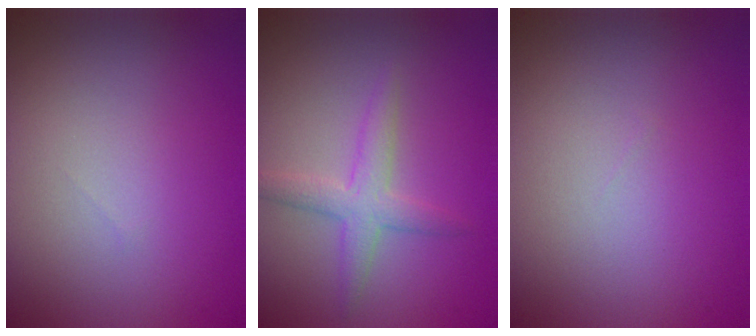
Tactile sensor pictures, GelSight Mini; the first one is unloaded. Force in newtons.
{"total": 2.4, "press": 2.4, "slide": 0.0}
{"total": 0.0}